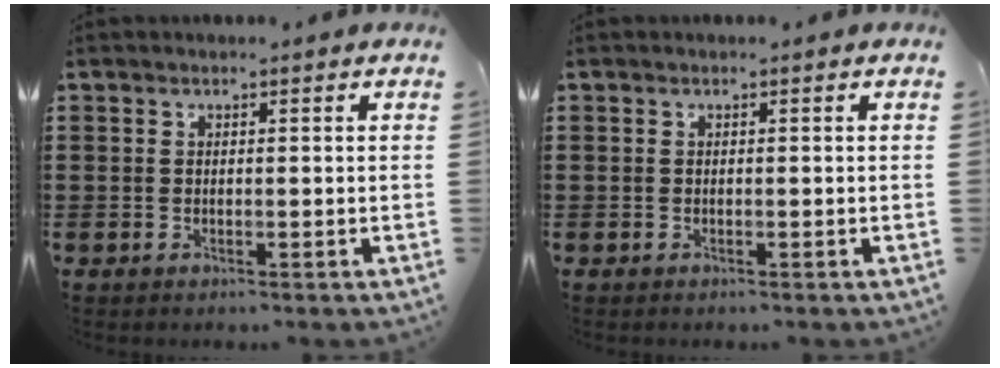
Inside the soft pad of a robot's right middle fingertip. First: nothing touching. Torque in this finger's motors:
{"motor_torque": [-1.14, 0.99, 0.04, 0.01]}